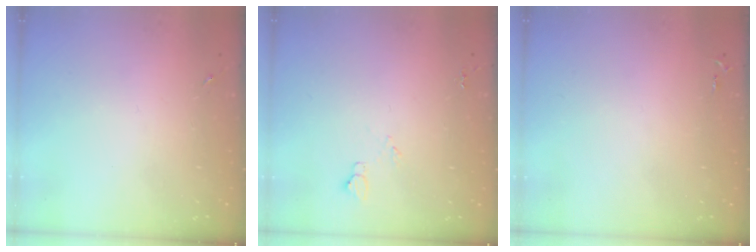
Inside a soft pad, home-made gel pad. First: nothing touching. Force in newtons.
{"total": 5.5, "press": 5.4, "slide": 0.7}
{"total": 2.6, "press": 2.6, "slide": 0.3}